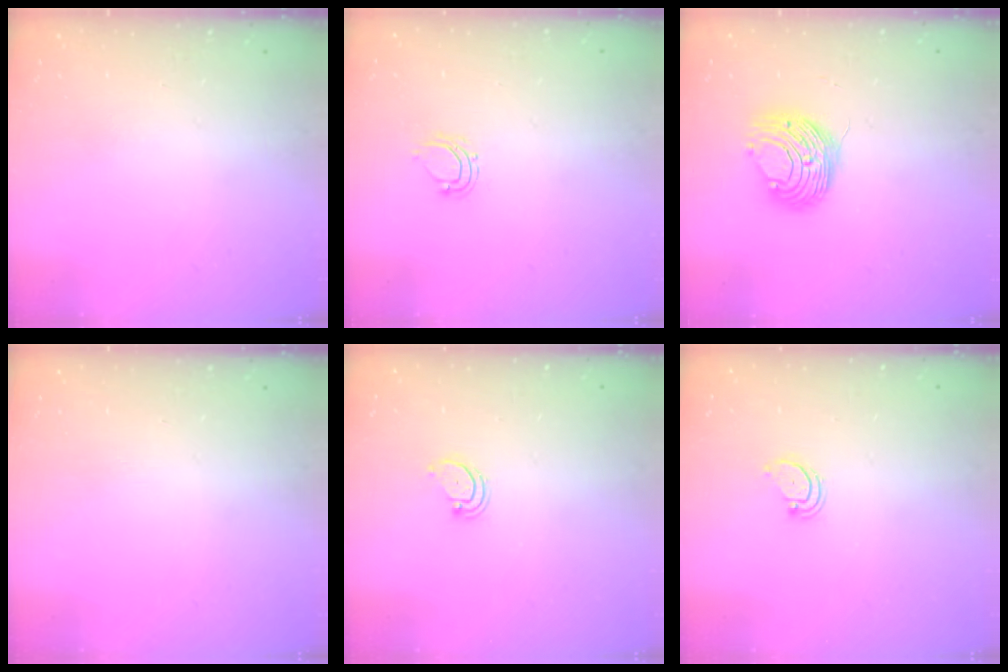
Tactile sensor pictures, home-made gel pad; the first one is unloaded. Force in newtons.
{"total": 4.5, "press": 4.4, "slide": 0.6}
{"total": 10.1, "press": 10.1, "slide": 0.7}
{"total": 0.0}
{"total": 2.2, "press": 2.2, "slide": 0.3}
{"total": 2.2, "press": 2.2, "slide": 0.3}